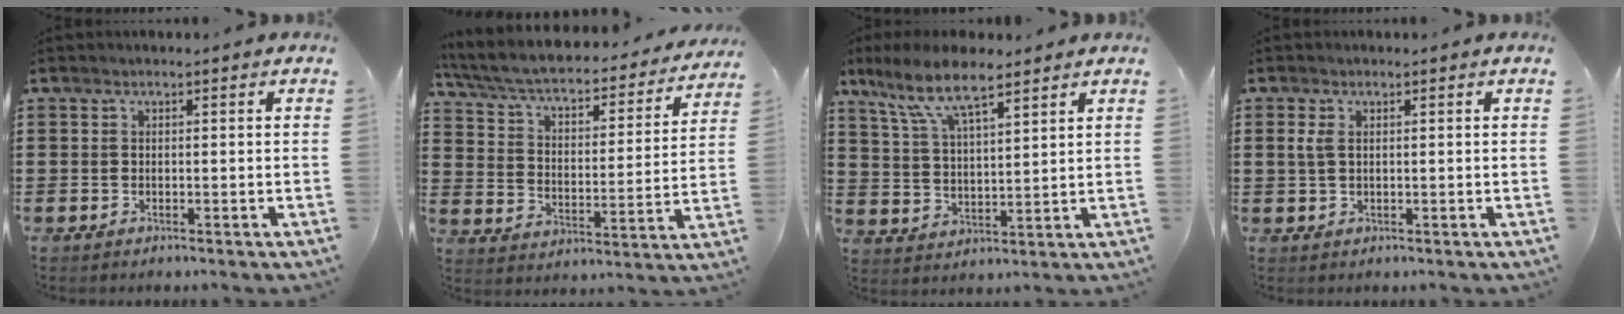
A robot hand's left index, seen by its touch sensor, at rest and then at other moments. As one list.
[{"total": 4.9, "force": [4.1, 0.9, 2.5], "torque": [-0.069, -0.039, 0.064]}, {"total": 8.7, "force": [6.5, 2.2, 5.3], "torque": [-0.123, -0.012, 0.117]}, {"total": 1.9, "force": [0.5, 1.0, 1.6], "torque": [-0.043, 0.003, 0.005]}]